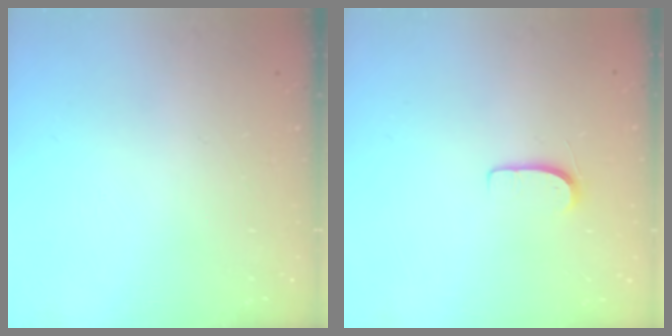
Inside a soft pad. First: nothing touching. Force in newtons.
{"total": 5.2, "press": 5.2, "slide": 0.5}